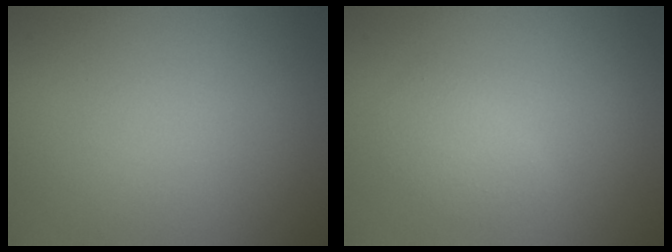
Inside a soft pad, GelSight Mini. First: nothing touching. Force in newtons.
{"total": 1.6, "press": 1.6, "slide": 0.0}